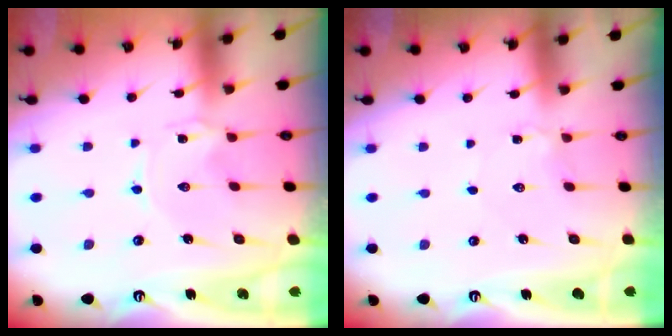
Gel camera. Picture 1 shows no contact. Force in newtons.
{"total": 2.2, "press": 2.2, "slide": 0.2}